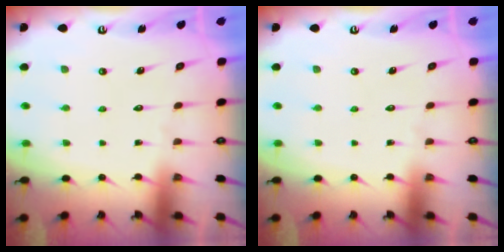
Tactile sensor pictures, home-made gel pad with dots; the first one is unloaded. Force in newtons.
{"total": 0.0}